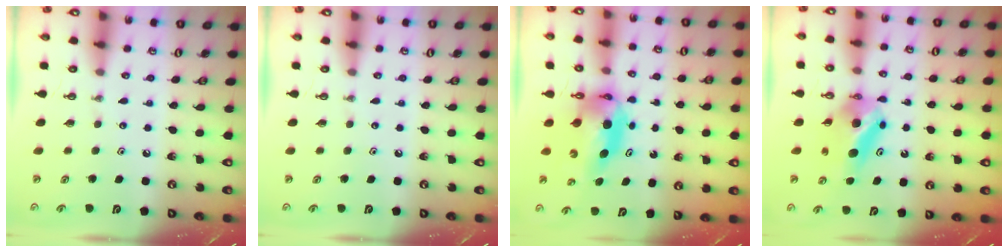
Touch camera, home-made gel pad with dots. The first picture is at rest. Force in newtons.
{"total": 0.0}
{"total": 6.2, "press": 6.2, "slide": 0.5}
{"total": 8.1, "press": 6.0, "slide": 5.4}